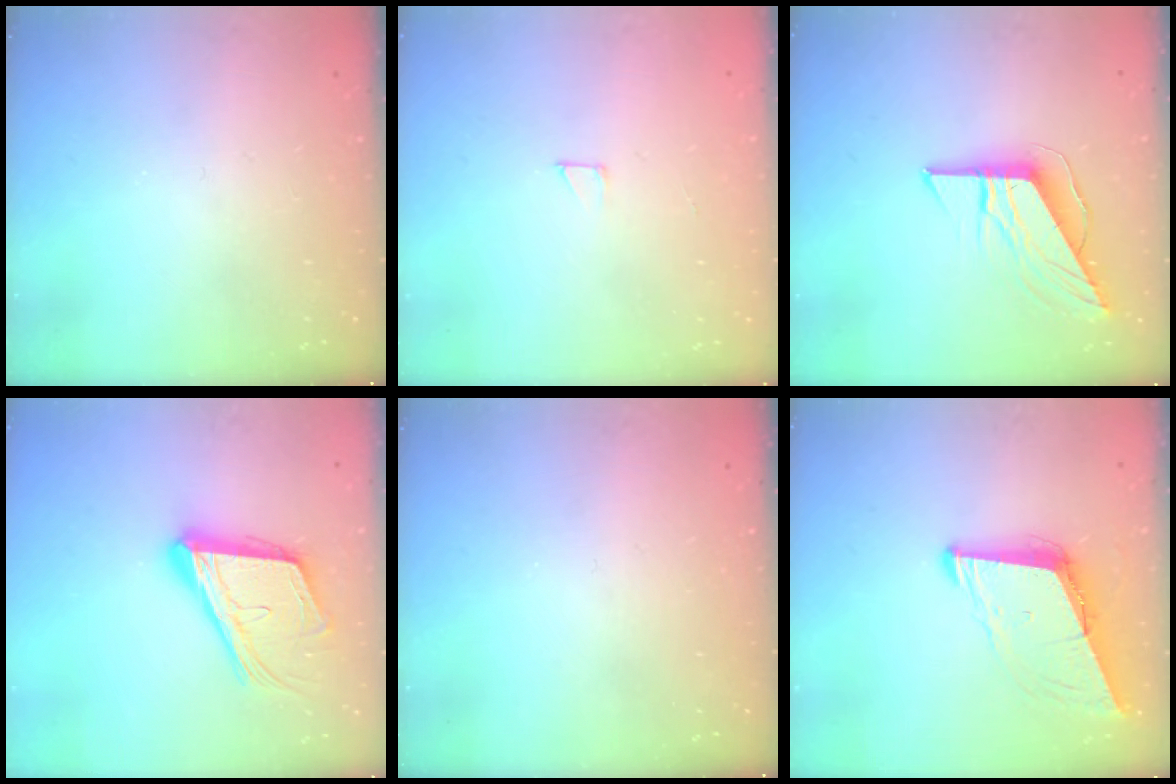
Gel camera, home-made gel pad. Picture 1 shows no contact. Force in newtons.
{"total": 2.0, "press": 2.0, "slide": 0.0}
{"total": 9.8, "press": 9.8, "slide": 0.5}
{"total": 18.5, "press": 18.2, "slide": 3.5}
{"total": 0.0}
{"total": 8.9, "press": 8.1, "slide": 3.6}